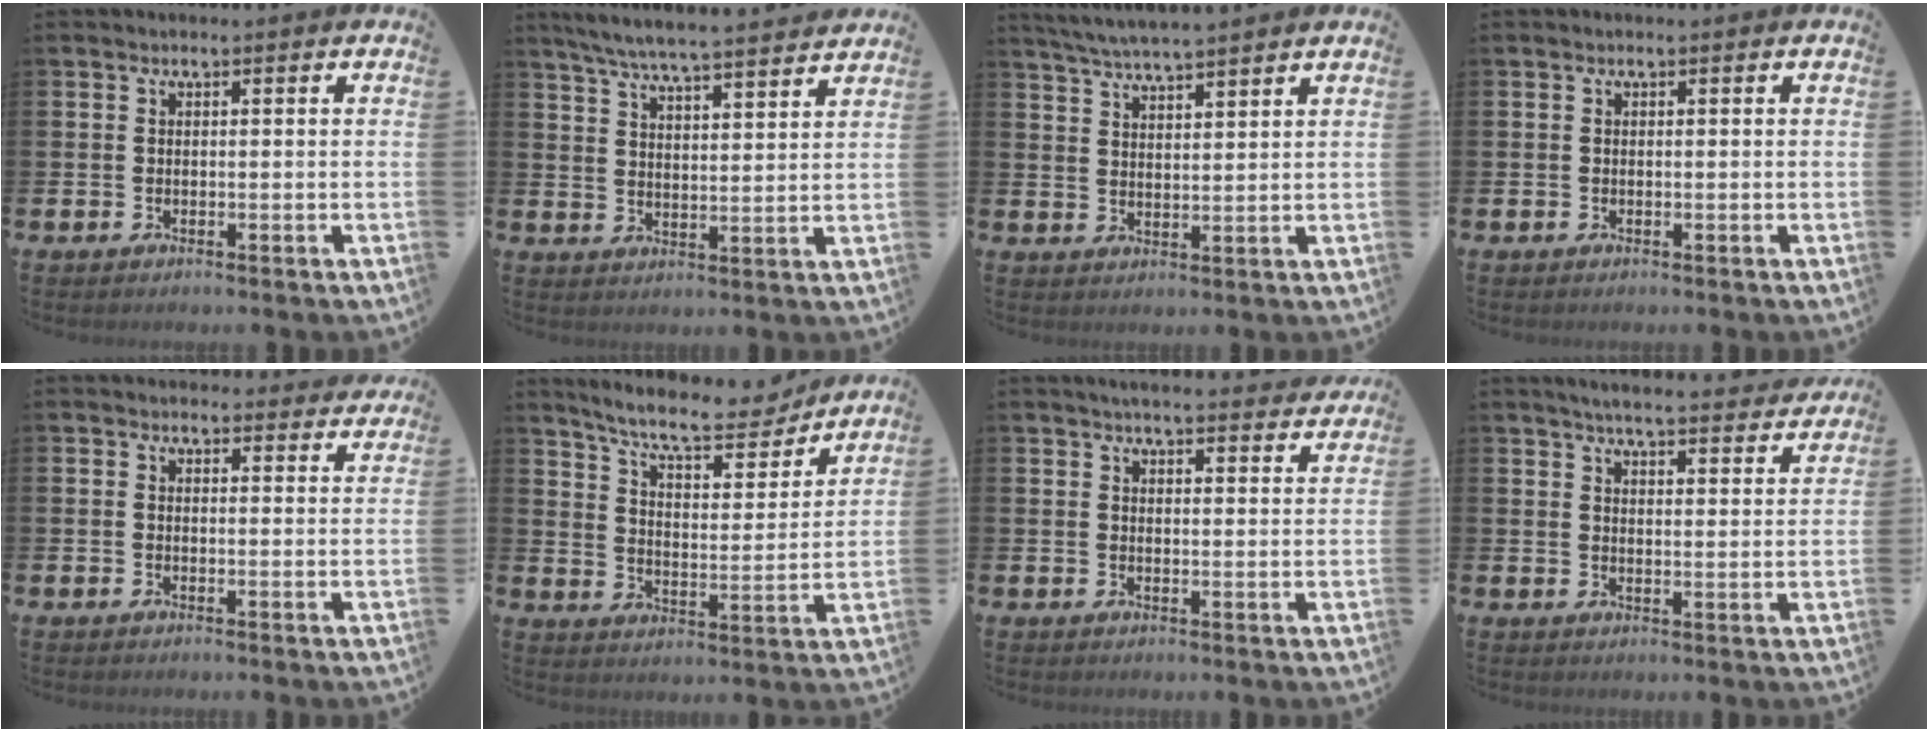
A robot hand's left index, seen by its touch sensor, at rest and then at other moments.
{"total": 6.3, "force": [6.1, 0.0, 1.9], "torque": [-0.058, -0.039, 0.106]}
{"total": 4.7, "force": [4.5, -0.3, 1.0], "torque": [-0.036, -0.021, 0.082]}
{"total": 0.0}
{"total": 2.2, "force": [2.1, 0.6, -0.1], "torque": [0.008, -0.013, 0.037]}
{"total": 10.0, "force": [9.1, 2.0, 3.8], "torque": [-0.099, -0.055, 0.156]}
{"total": 4.4, "force": [4.3, 0.1, 0.9], "torque": [-0.015, -0.025, 0.074]}
{"total": 5.3, "force": [5.2, 0.2, 1.1], "torque": [-0.025, -0.040, 0.089]}